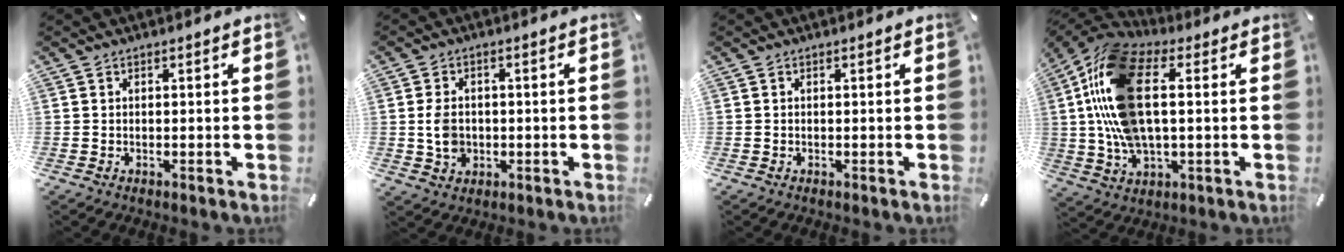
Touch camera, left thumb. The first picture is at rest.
{"total": 5.7, "force": [-0.5, 4.6, 3.4], "torque": [-0.076, -0.001, -0.012]}
{"total": 0.0}
{"total": 19.9, "force": [3.1, 11.0, 16.3], "torque": [-0.360, 0.001, 0.052]}